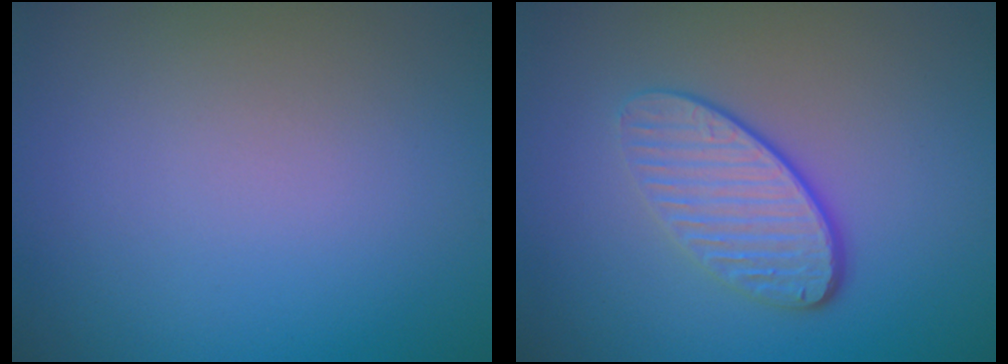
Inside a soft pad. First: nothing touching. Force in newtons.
{"total": 4.3, "press": 3.2, "slide": 2.8}